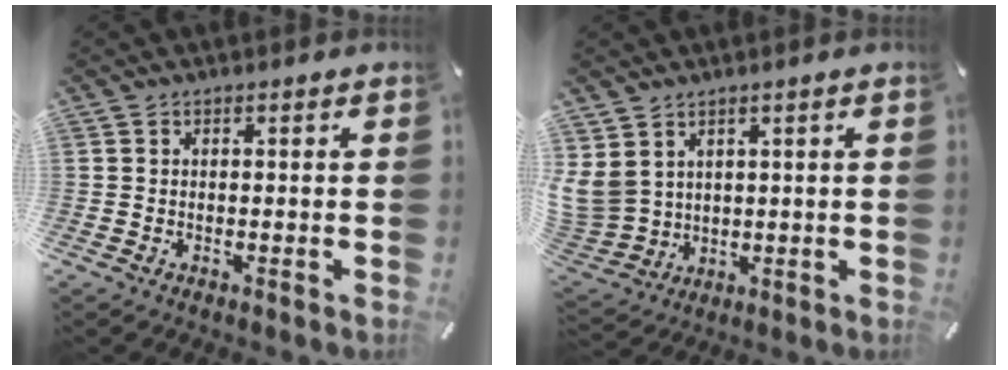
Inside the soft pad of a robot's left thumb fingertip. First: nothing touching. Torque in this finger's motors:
{"motor_torque": [2.22, 2.18, 1.30, -1.47, 0.63]}